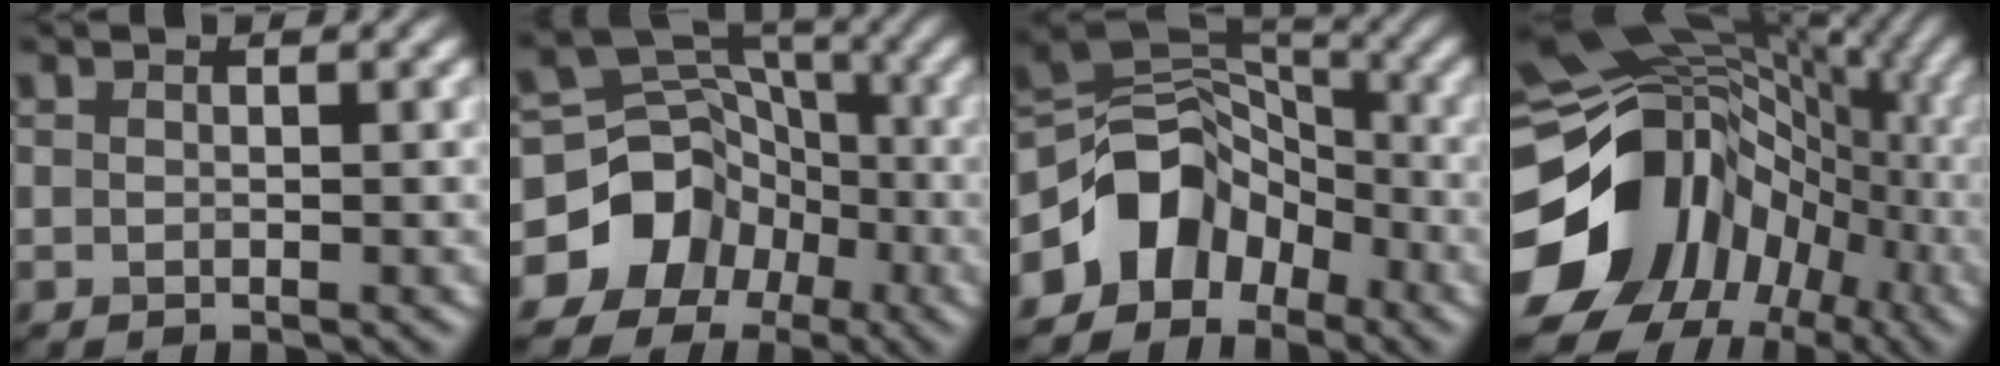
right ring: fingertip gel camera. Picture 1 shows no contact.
{"total": 10.0, "force": [-4.6, 8.5, 2.4], "torque": [-0.035, 0.002, -0.098]}
{"total": 7.5, "force": [-3.9, 5.5, 3.2], "torque": [-0.035, 0.008, -0.083]}
{"total": 17.3, "force": [-2.6, 14.3, 9.4], "torque": [-0.177, -0.002, -0.044]}